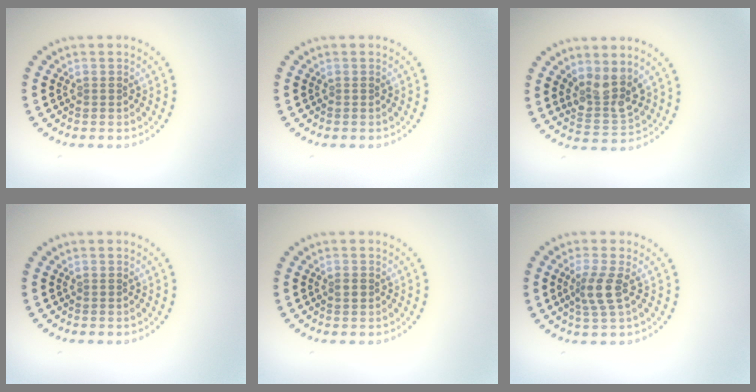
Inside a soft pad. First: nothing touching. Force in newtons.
{"total": 0.0}
{"total": 3.5, "press": 3.2, "slide": 1.5}
{"total": 0.0}
{"total": 1.1, "press": 1.1, "slide": 0.1}
{"total": 2.5, "press": 2.0, "slide": 1.5}